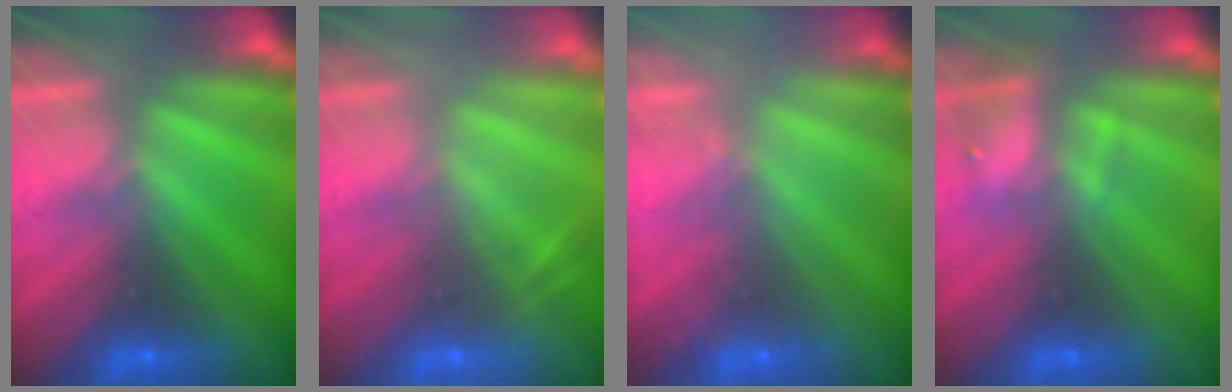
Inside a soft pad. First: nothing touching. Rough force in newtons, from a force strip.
{"total": 2.0}
{"total": 2.6}
{"total": 2.3}